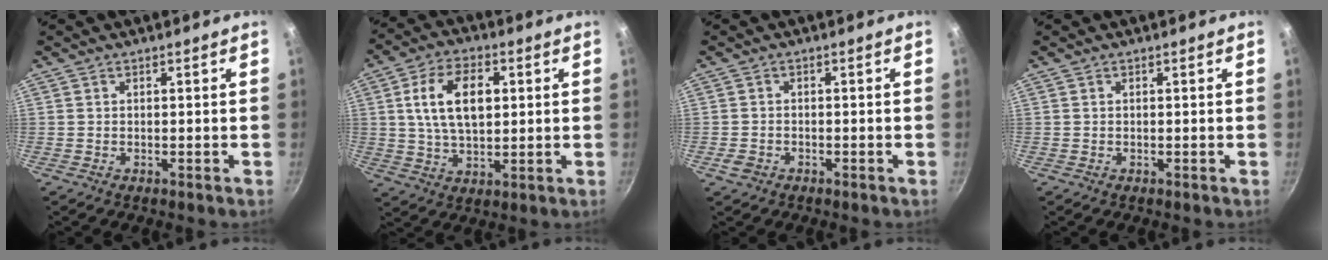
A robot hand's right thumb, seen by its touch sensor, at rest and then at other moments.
{"total": 12.4, "force": [2.4, 7.3, 9.8], "torque": [-0.157, 0.004, 0.040]}
{"total": 2.2, "force": [-1.2, 1.6, 1.0], "torque": [-0.021, 0.012, -0.021]}
{"total": 0.0}